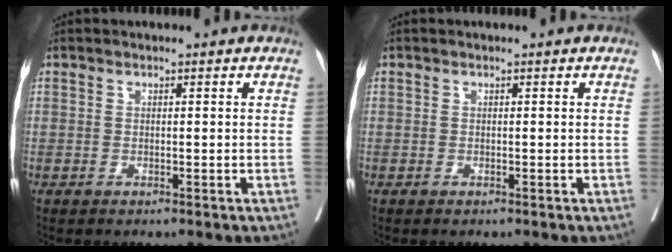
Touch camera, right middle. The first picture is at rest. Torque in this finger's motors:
{"motor_torque": [0.24, -0.15, 0.09, 0.01]}